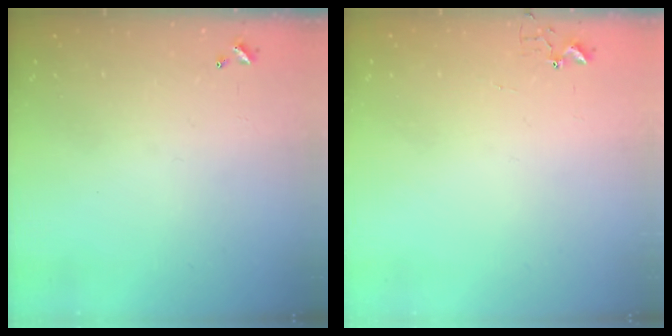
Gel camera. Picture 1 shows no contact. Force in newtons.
{"total": 2.7, "press": 2.7, "slide": 0.3}